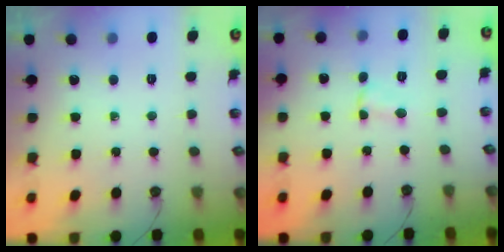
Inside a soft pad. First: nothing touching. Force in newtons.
{"total": 1.0, "press": 0.9, "slide": 0.5}